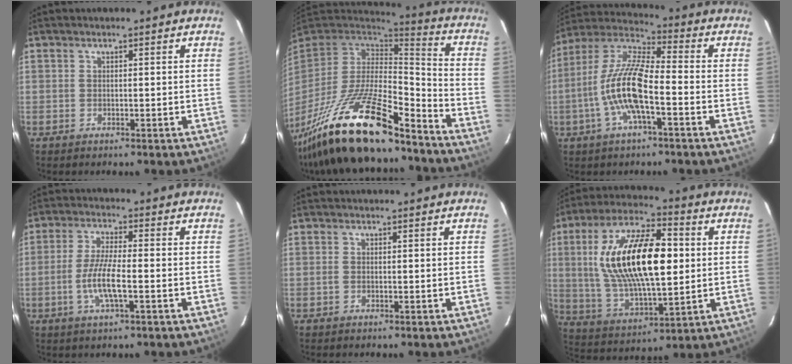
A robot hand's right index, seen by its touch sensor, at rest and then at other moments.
{"total": 26.0, "force": [-18.7, 6.9, 16.7], "torque": [-0.329, -0.047, -0.320]}
{"total": 13.4, "force": [-4.1, 3.1, 12.4], "torque": [-0.250, 0.002, -0.084]}
{"total": 7.5, "force": [-2.2, 1.1, 7.0], "torque": [-0.141, -0.004, -0.044]}
{"total": 0.6, "force": [-0.2, 0.3, 0.4], "torque": [-0.011, 0.000, -0.004]}
{"total": 22.8, "force": [3.2, 9.5, 20.5], "torque": [-0.393, 0.019, 0.066]}